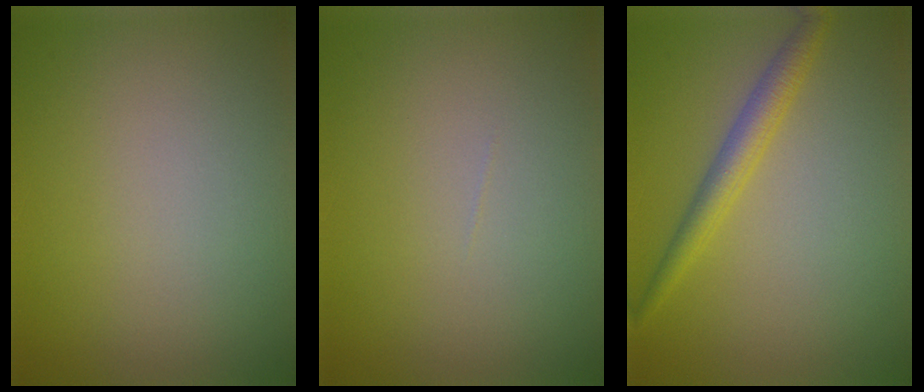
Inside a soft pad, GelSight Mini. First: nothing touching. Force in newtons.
{"total": 0.0}
{"total": 2.7, "press": 2.7, "slide": 0.1}